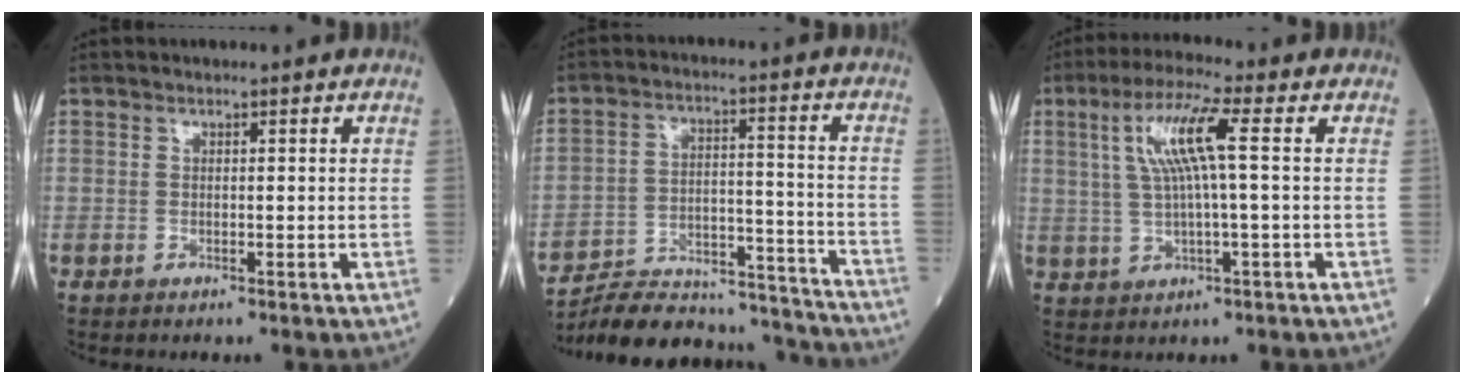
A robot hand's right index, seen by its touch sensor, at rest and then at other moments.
{"total": 21.5, "force": [-20.6, 3.3, 4.9], "torque": [-0.090, 0.015, -0.299]}
{"total": 8.3, "force": [1.9, 0.1, 8.1], "torque": [-0.163, 0.015, 0.037]}